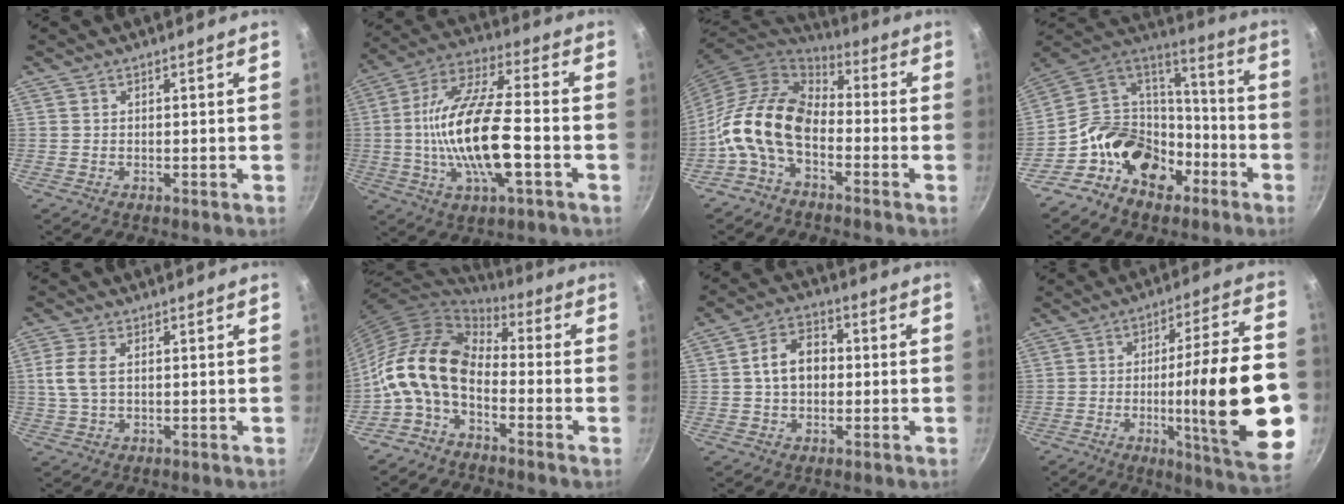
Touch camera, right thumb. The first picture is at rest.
{"total": 19.4, "force": [-3.2, 6.5, 18.0], "torque": [-0.340, 0.027, -0.070]}
{"total": 14.6, "force": [-4.5, 8.9, 10.7], "torque": [-0.182, 0.048, -0.113]}
{"total": 20.0, "force": [-9.2, 14.6, 10.0], "torque": [-0.129, 0.087, -0.162]}
{"total": 5.3, "force": [0.8, 3.0, 4.3], "torque": [-0.095, 0.006, 0.015]}
{"total": 13.9, "force": [-2.8, 8.6, 10.5], "torque": [-0.183, 0.036, -0.075]}
{"total": 8.2, "force": [0.1, 5.9, 5.7], "torque": [-0.072, 0.022, -0.007]}
{"total": 24.8, "force": [-4.7, 4.4, 23.9], "torque": [-0.343, 0.017, -0.064]}